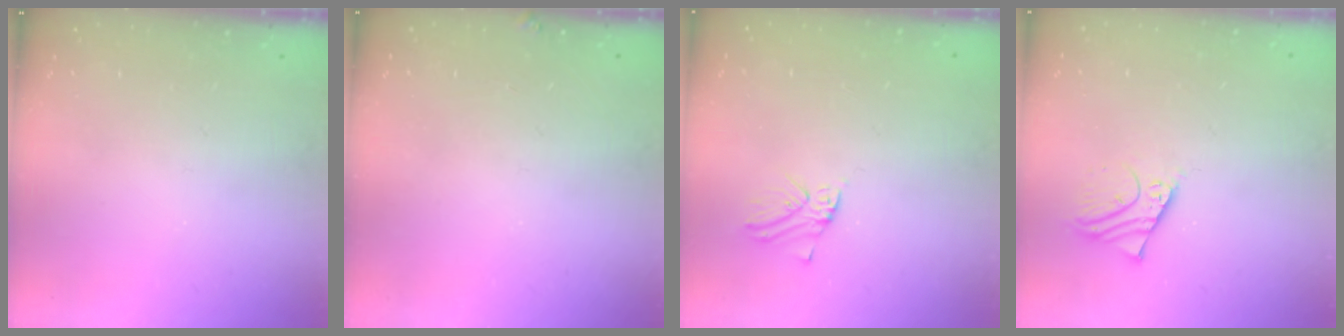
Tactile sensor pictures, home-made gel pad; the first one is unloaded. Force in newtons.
{"total": 3.5, "press": 3.5, "slide": 0.3}
{"total": 2.2, "press": 2.2, "slide": 0.1}
{"total": 2.4, "press": 2.4, "slide": 0.1}